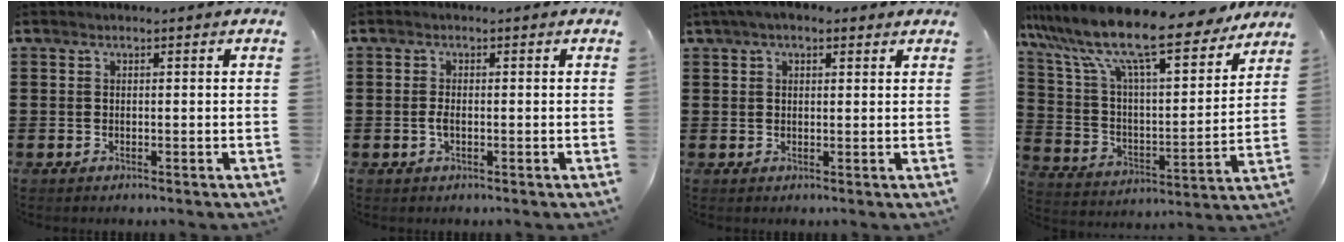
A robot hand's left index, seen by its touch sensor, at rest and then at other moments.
{"total": 1.6, "force": [-0.3, 0.6, 1.5], "torque": [-0.043, -0.006, -0.010]}
{"total": 3.2, "force": [2.1, 1.4, 1.9], "torque": [-0.043, 0.009, 0.038]}
{"total": 14.3, "force": [11.6, 1.6, 8.2], "torque": [-0.200, -0.069, 0.196]}